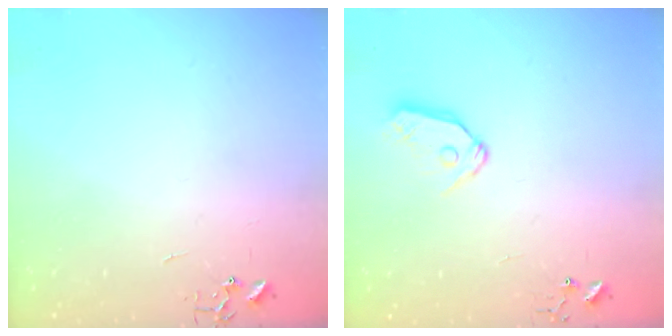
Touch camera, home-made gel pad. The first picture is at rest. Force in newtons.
{"total": 8.9, "press": 8.9, "slide": 1.0}